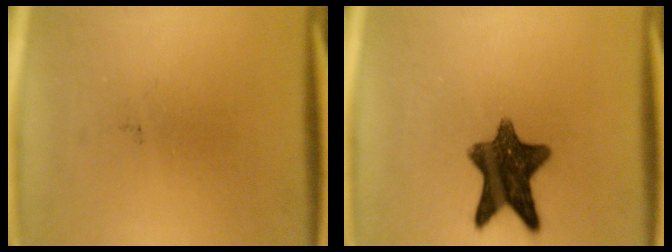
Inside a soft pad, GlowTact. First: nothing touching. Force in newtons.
{"total": 11.1}